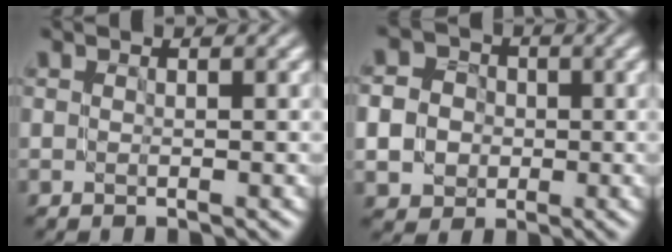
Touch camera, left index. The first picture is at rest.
{"total": 5.9, "force": [-0.2, 5.5, 2.2], "torque": [-0.044, 0.014, -0.022]}